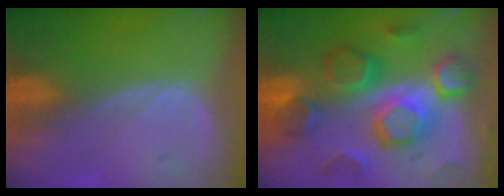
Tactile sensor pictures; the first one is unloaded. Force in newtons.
{"total": 12.0, "press": 12.0, "slide": 1.2}